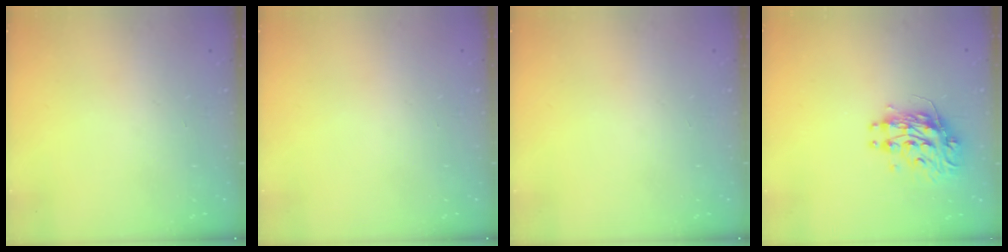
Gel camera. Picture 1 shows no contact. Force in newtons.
{"total": 0.0}
{"total": 0.0}
{"total": 10.3, "press": 10.3, "slide": 1.0}